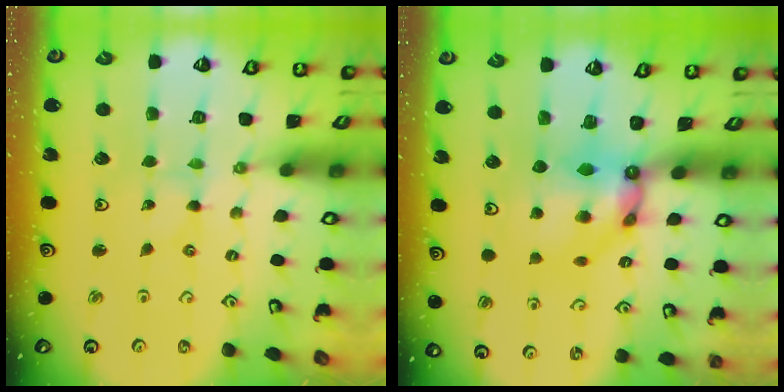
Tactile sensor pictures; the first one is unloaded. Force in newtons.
{"total": 9.7, "press": 9.6, "slide": 0.9}